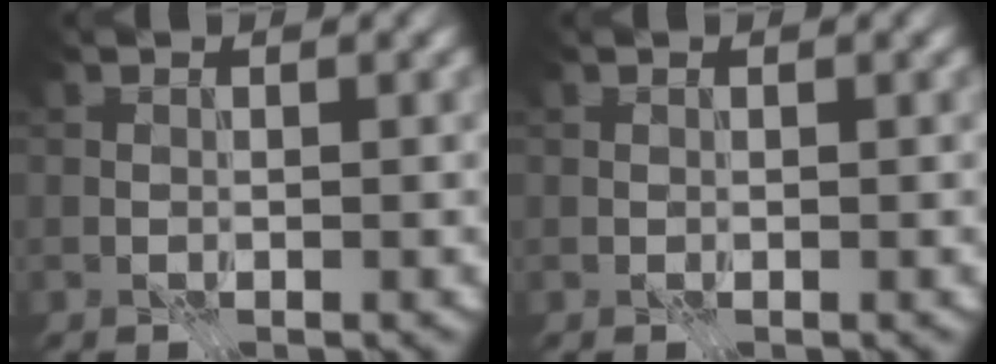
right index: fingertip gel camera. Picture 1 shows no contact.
{"total": 0.0}